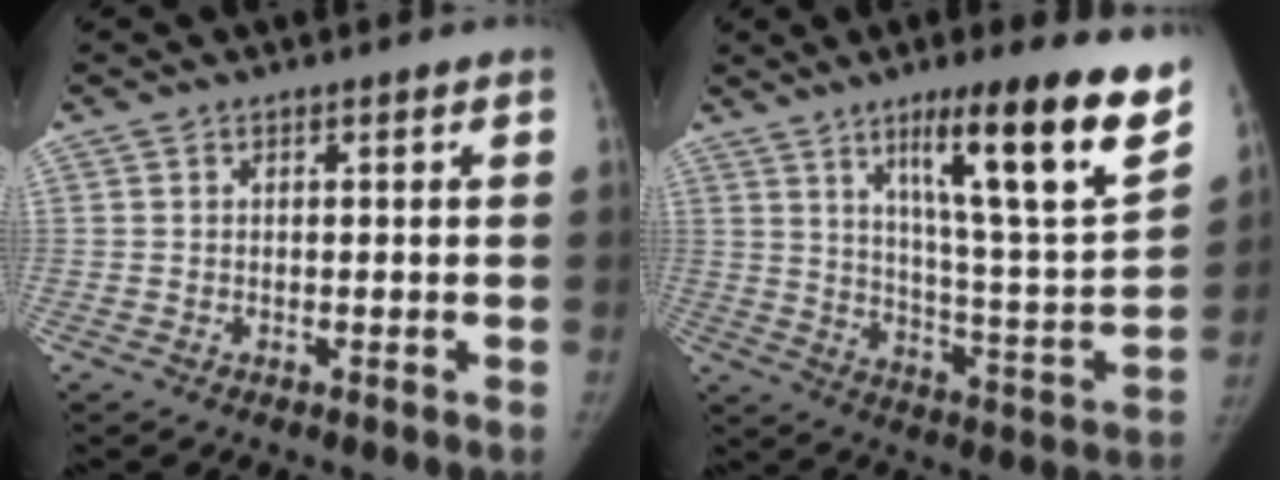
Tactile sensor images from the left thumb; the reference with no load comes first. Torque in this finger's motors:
{"motor_torque": [0.73, -0.11, 1.66, -1.11, 0.48]}